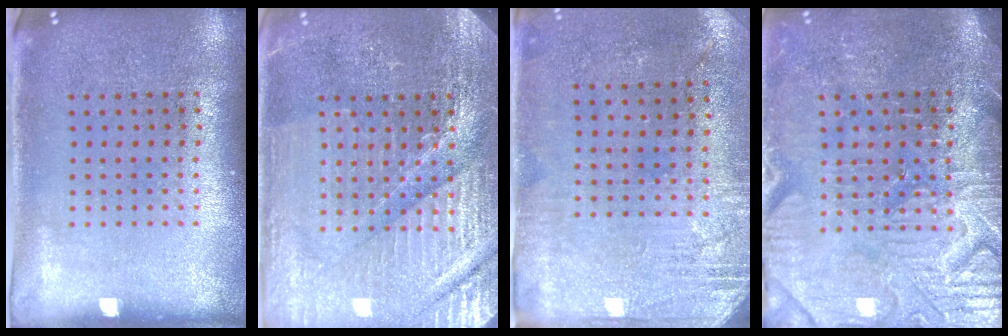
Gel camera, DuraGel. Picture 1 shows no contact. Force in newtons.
{"total": 4.6, "press": 4.4, "slide": 1.4}
{"total": 2.8, "press": 2.4, "slide": 1.5}
{"total": 4.0, "press": 3.8, "slide": 1.3}